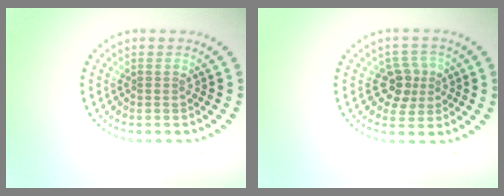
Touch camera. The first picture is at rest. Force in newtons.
{"total": 2.7, "press": 2.5, "slide": 1.1}